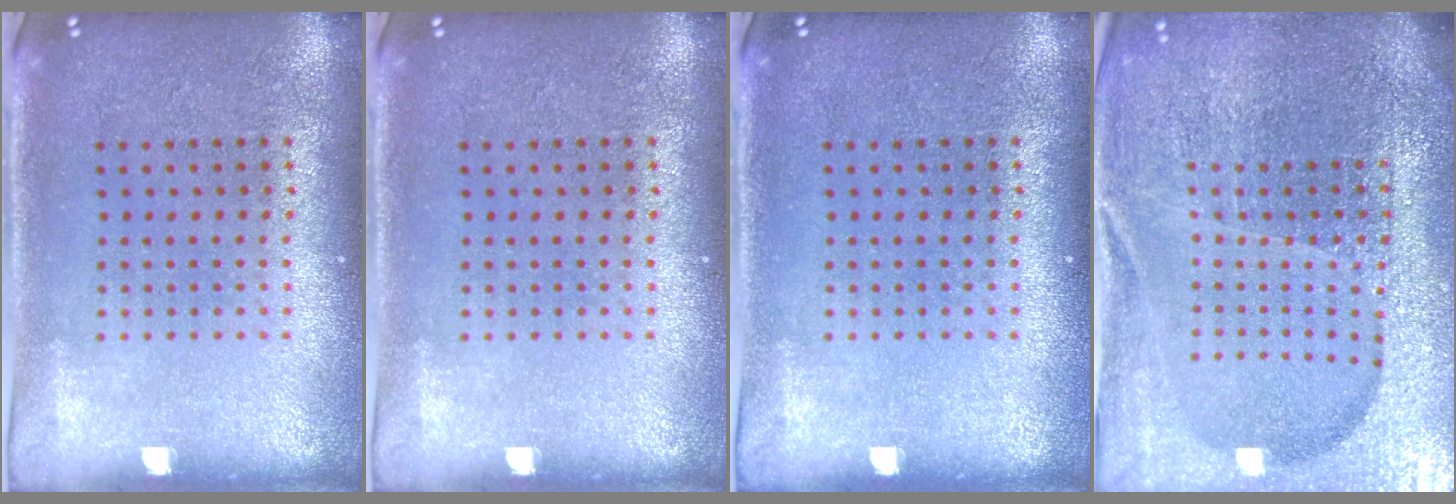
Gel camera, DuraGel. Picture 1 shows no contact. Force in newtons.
{"total": 0.0}
{"total": 0.0}
{"total": 6.1, "press": 5.4, "slide": 2.9}